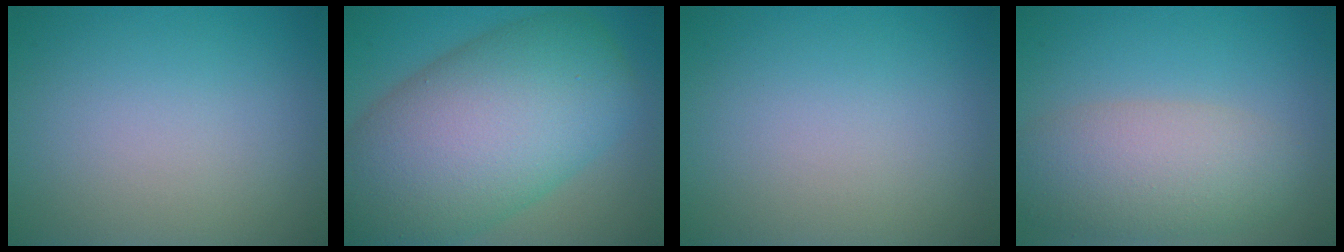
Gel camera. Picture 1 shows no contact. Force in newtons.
{"total": 14.5, "press": 14.5, "slide": 0.7}
{"total": 0.0}
{"total": 5.9, "press": 5.9, "slide": 0.4}